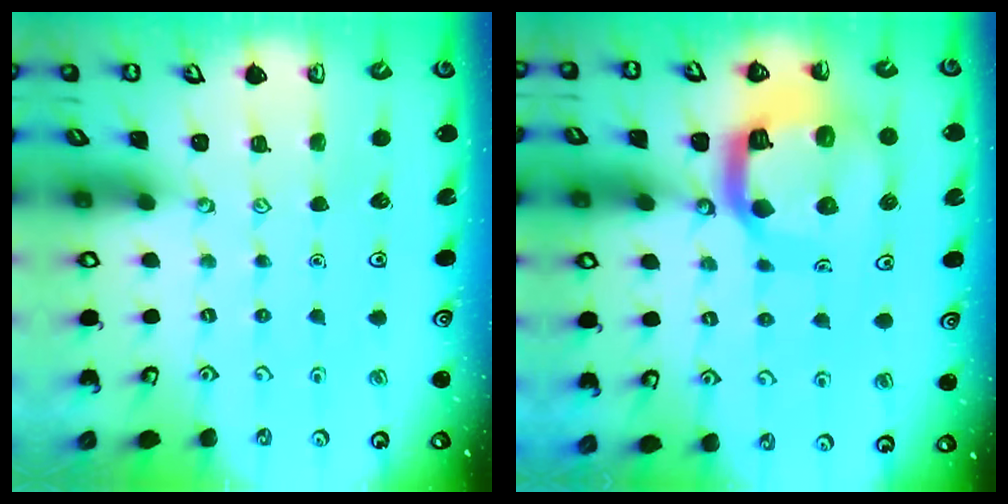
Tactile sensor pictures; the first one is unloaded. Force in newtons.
{"total": 15.6, "press": 15.4, "slide": 1.9}